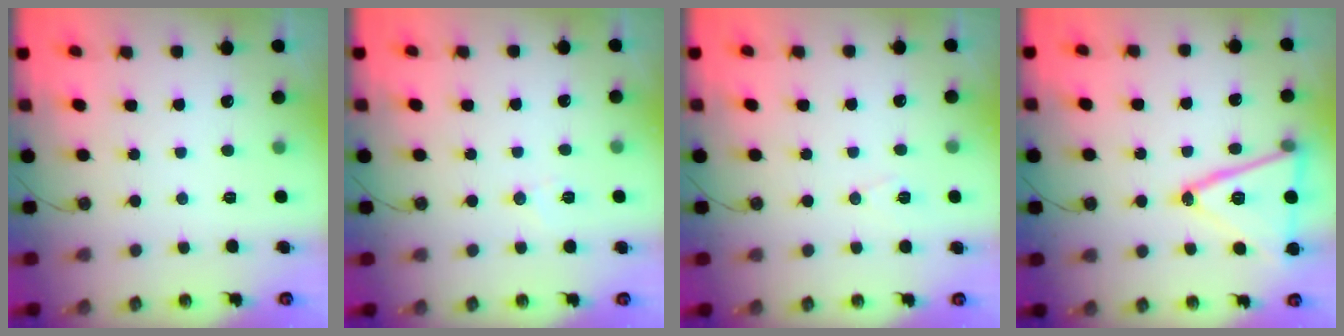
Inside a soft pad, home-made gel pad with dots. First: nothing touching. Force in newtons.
{"total": 4.8, "press": 4.7, "slide": 1.0}
{"total": 6.9, "press": 5.1, "slide": 4.6}
{"total": 18.7, "press": 18.5, "slide": 3.1}